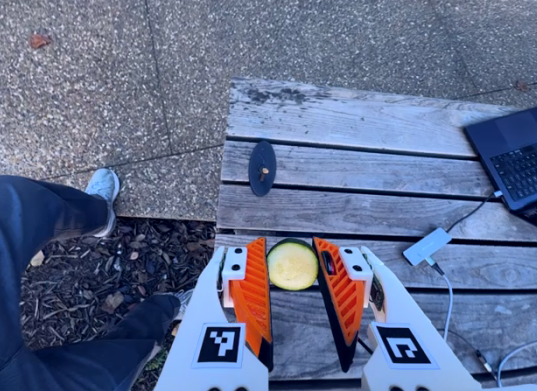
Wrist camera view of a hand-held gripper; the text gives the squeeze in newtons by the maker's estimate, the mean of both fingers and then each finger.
{"total": 7.5, "left": 6.9, "right": 8.0}